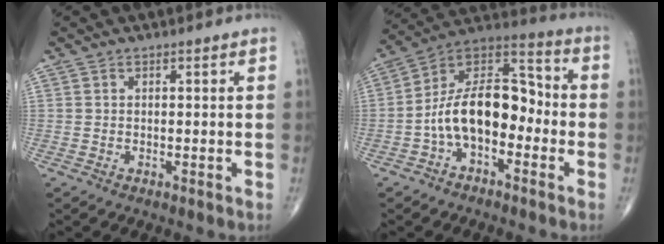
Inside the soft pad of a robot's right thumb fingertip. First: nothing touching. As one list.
[{"total": 15.5, "force": [-3.4, 8.9, 12.2], "torque": [-0.187, 0.061, -0.070]}]